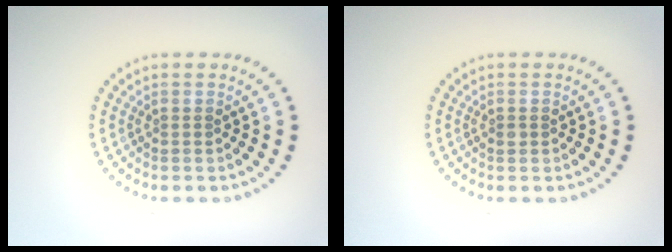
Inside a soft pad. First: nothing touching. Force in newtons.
{"total": 0.6, "press": 0.6, "slide": 0.1}